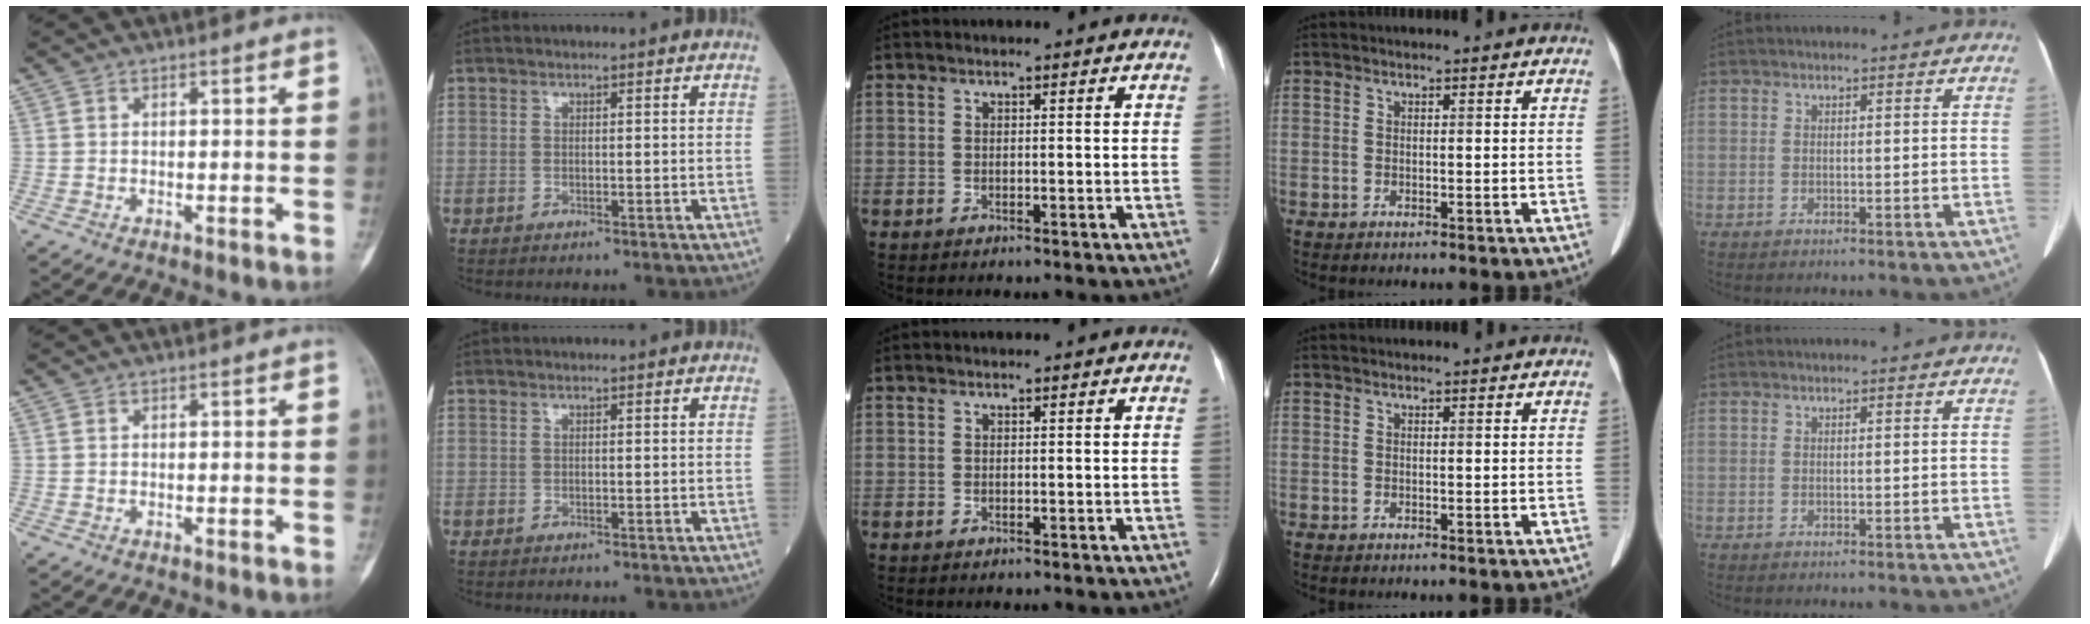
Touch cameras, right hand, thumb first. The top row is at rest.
{}